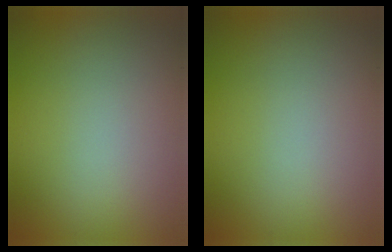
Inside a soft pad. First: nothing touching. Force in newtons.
{"total": 0.0}